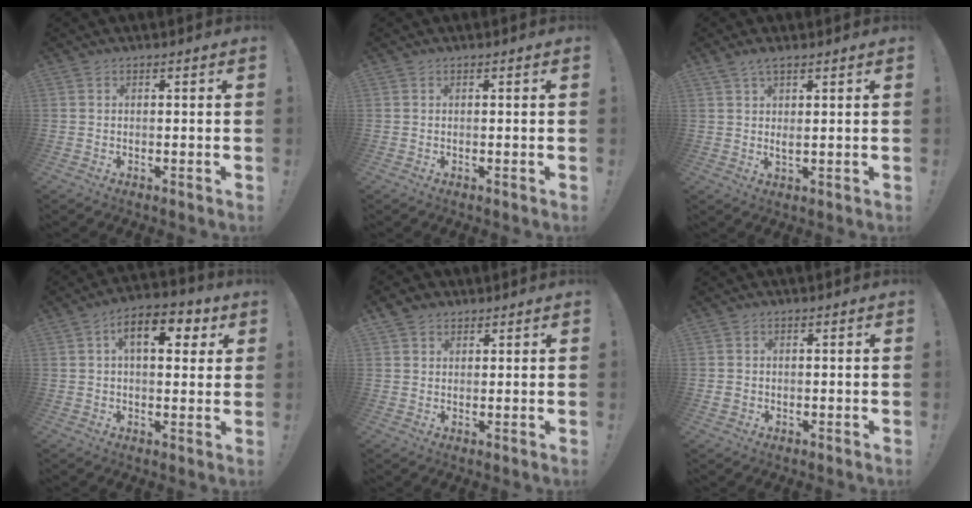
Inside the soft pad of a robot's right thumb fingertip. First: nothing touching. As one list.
[{"total": 0.0}, {"total": 3.5, "force": [2.3, 0.7, 2.6], "torque": [-0.047, -0.014, 0.039]}, {"total": 11.1, "force": [3.7, 5.9, 8.6], "torque": [-0.109, -0.005, 0.055]}, {"total": 3.8, "force": [2.5, 2.8, 0.7], "torque": [-0.008, -0.010, 0.047]}, {"total": 1.2, "force": [0.0, 1.1, 0.4], "torque": [-0.008, 0.004, -0.001]}]